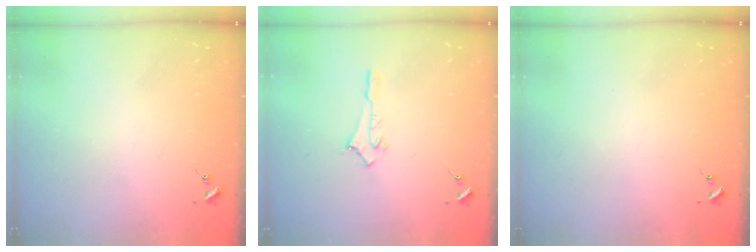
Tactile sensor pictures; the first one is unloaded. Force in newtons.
{"total": 2.6, "press": 2.6, "slide": 0.3}
{"total": 0.0}